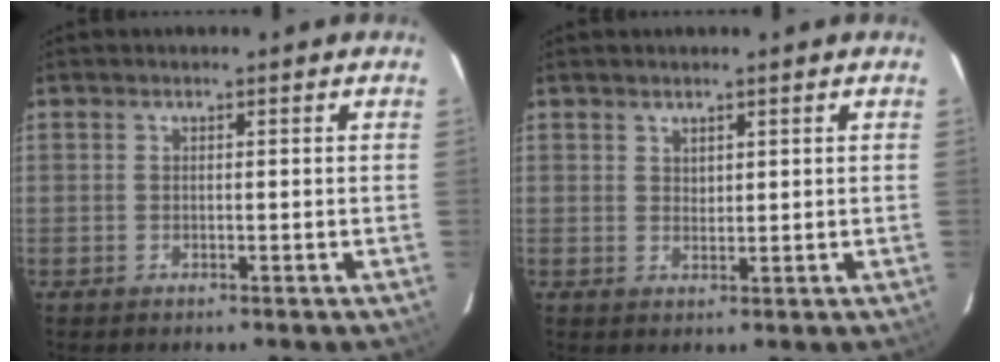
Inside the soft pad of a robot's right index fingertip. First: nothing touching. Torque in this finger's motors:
{"motor_torque": [-0.05, 0.02, -0.01, 0.00]}